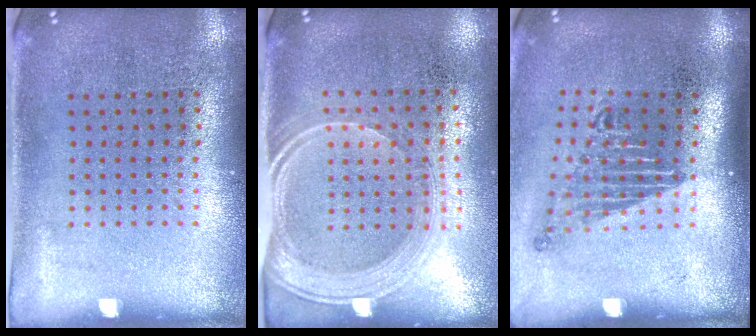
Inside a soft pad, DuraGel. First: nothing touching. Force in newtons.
{"total": 1.9, "press": 1.6, "slide": 1.1}
{"total": 1.6, "press": 1.1, "slide": 1.2}